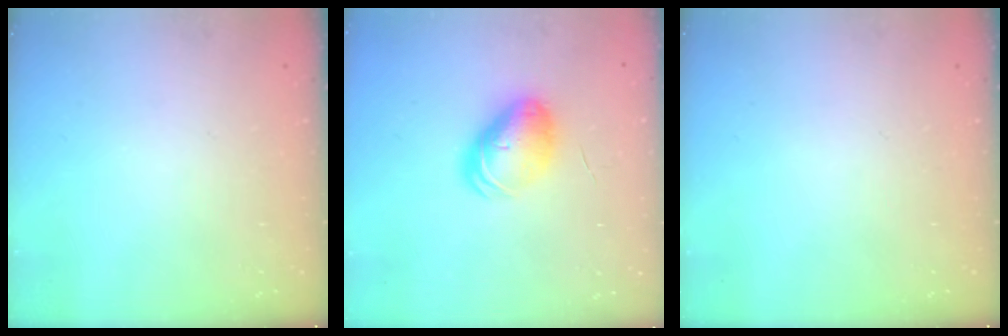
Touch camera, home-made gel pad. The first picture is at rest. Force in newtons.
{"total": 9.4, "press": 9.3, "slide": 1.6}
{"total": 0.0}